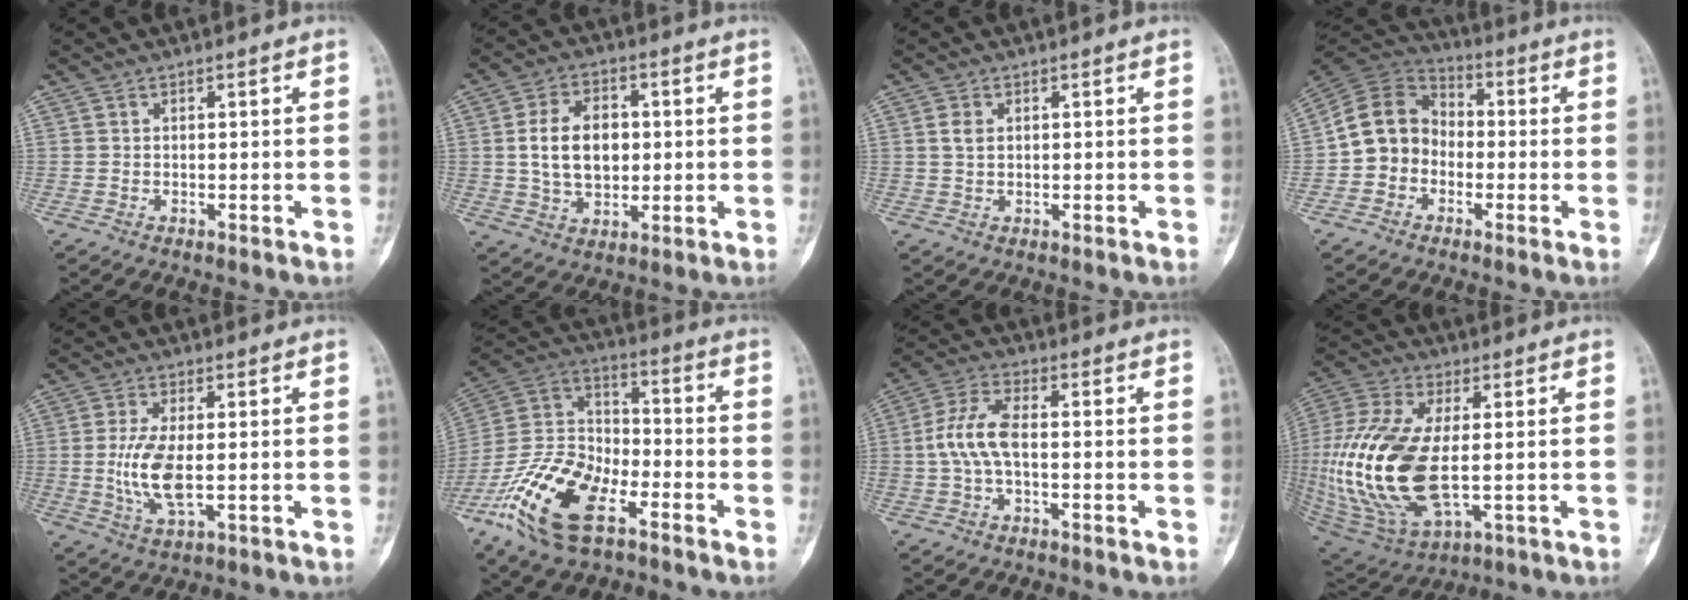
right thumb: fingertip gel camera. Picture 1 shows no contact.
{"total": 11.2, "force": [1.0, 7.6, 8.1], "torque": [-0.121, 0.005, 0.021]}
{"total": 2.3, "force": [0.6, 1.5, 1.5], "torque": [-0.029, 0.003, 0.013]}
{"total": 11.3, "force": [-1.7, 9.7, 5.5], "torque": [-0.083, 0.043, -0.046]}
{"total": 8.3, "force": [-0.5, 3.3, 7.6], "torque": [-0.167, -0.009, -0.005]}
{"total": 19.4, "force": [-10.5, 9.4, 13.3], "torque": [-0.266, 0.048, -0.205]}
{"total": 7.6, "force": [-0.6, 3.3, 6.8], "torque": [-0.156, 0.024, -0.017]}
{"total": 23.4, "force": [-0.9, 11.3, 20.5], "torque": [-0.456, -0.014, 0.000]}